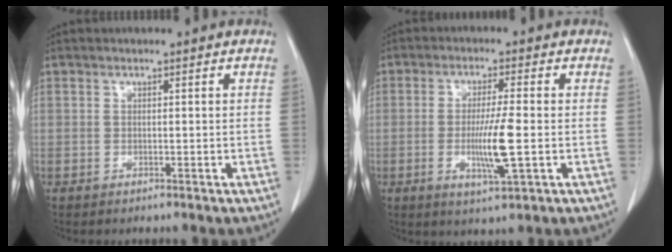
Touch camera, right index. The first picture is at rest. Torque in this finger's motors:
{"motor_torque": [1.81, -0.18, 0.82, 0.15]}